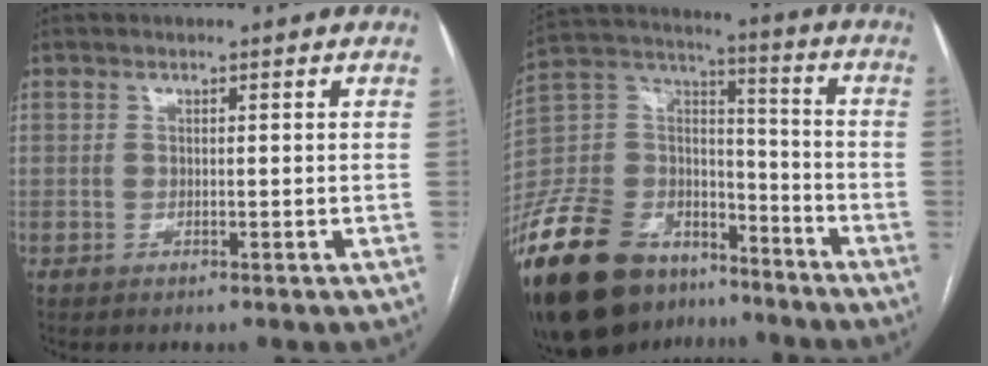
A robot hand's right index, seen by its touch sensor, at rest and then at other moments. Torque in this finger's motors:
{"motor_torque": [0.87, -1.27, -0.50, -0.21]}